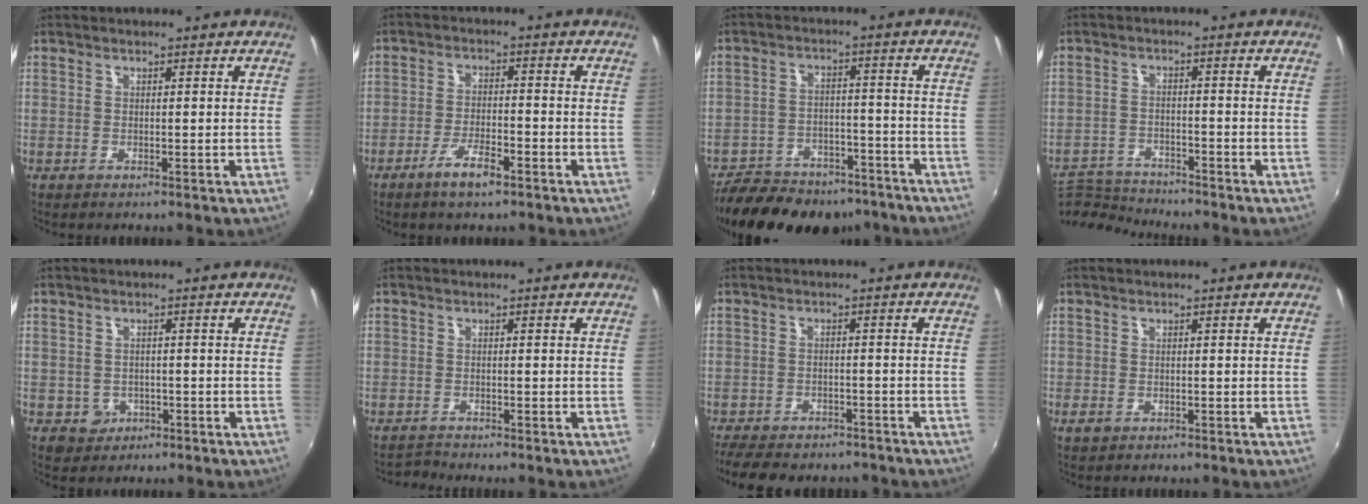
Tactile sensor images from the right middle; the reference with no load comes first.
{"total": 5.7, "force": [-3.9, 1.3, 4.0], "torque": [-0.088, -0.003, -0.068]}
{"total": 20.9, "force": [-17.0, 8.9, 8.3], "torque": [-0.175, 0.012, -0.229]}
{"total": 8.4, "force": [-8.2, 1.4, 1.0], "torque": [-0.044, 0.004, -0.150]}
{"total": 3.8, "force": [-1.3, 3.5, 0.8], "torque": [-0.026, 0.001, -0.011]}
{"total": 1.2, "force": [-1.1, -0.1, -0.5], "torque": [0.009, -0.002, -0.023]}
{"total": 12.2, "force": [-10.3, 4.5, 4.8], "torque": [-0.116, -0.015, -0.152]}
{"total": 1.6, "force": [-0.9, 1.1, 0.8], "torque": [-0.014, -0.001, -0.014]}